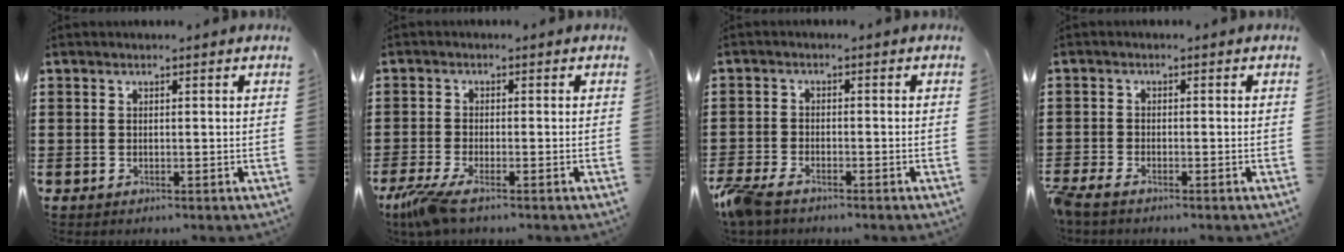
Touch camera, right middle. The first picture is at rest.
{"total": 4.0, "force": [-2.9, 0.2, 2.7], "torque": [-0.067, -0.018, -0.058]}
{"total": 3.6, "force": [-3.1, 0.9, 1.7], "torque": [-0.065, -0.012, -0.070]}
{"total": 2.1, "force": [-1.9, 0.3, 0.8], "torque": [-0.039, -0.008, -0.044]}